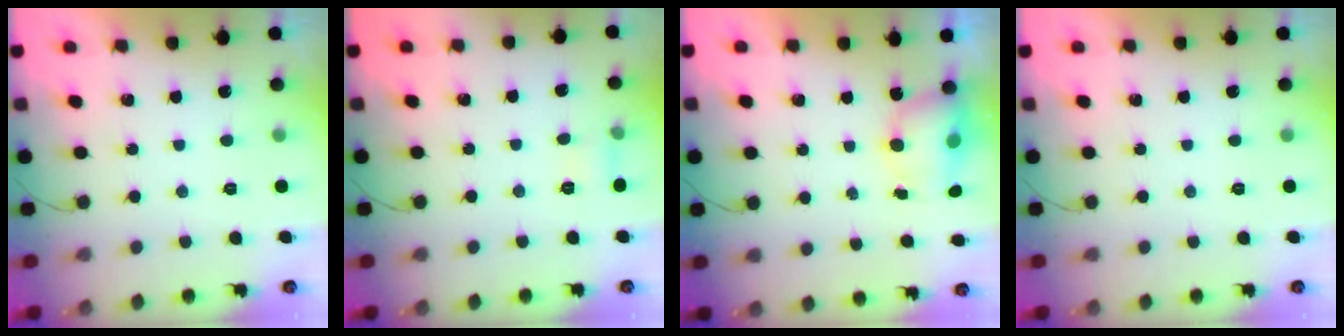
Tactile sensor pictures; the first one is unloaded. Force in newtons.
{"total": 4.7, "press": 4.5, "slide": 1.5}
{"total": 6.9, "press": 6.9, "slide": 0.5}
{"total": 0.0}